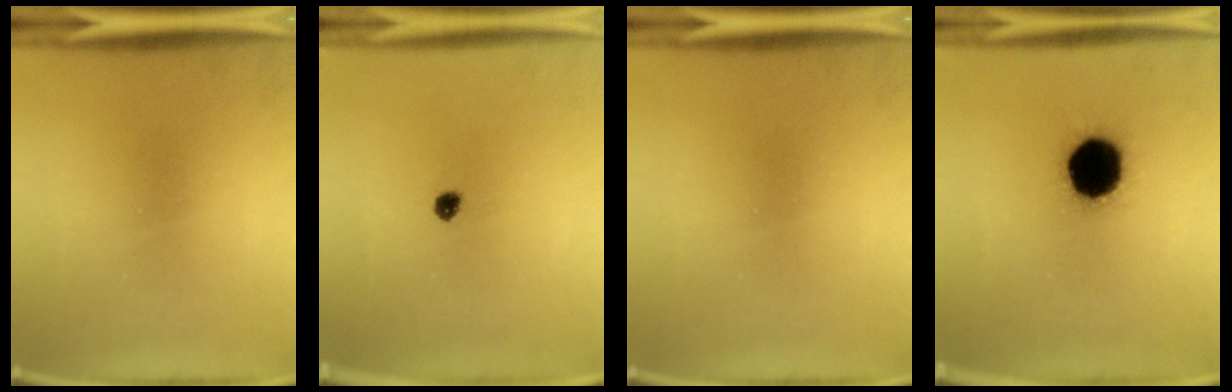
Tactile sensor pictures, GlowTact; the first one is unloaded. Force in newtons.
{"total": 1.9}
{"total": 0.0}
{"total": 17.0}